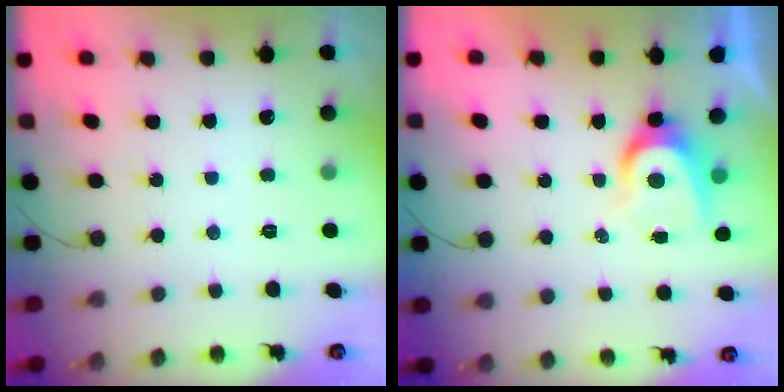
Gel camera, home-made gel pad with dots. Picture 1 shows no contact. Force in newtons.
{"total": 6.3, "press": 6.3, "slide": 0.4}